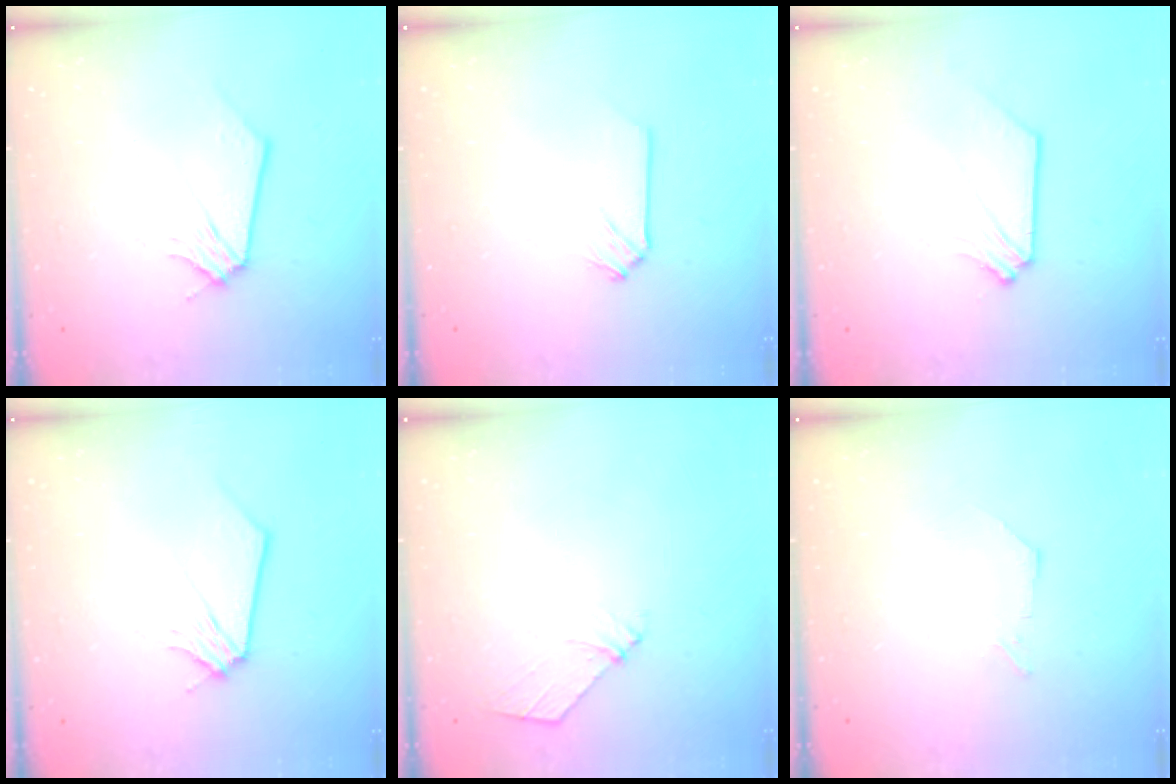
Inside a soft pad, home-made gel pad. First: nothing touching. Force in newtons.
{"total": 0.0}
{"total": 1.4, "press": 1.4, "slide": 0.2}
{"total": 0.0}
{"total": 5.5, "press": 5.5, "slide": 0.8}
{"total": 0.0}